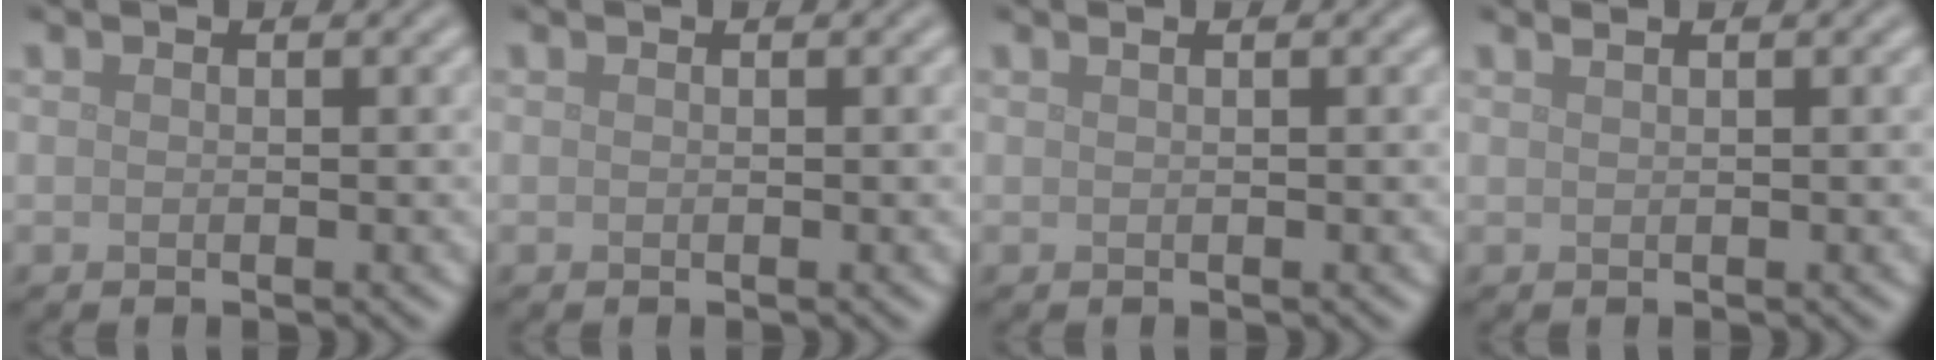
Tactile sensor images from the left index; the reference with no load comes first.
{"total": 0.0}
{"total": 0.9, "force": [0.5, 0.4, 0.6], "torque": [-0.006, -0.002, 0.003]}
{"total": 1.6, "force": [1.1, 0.7, 1.0], "torque": [-0.001, -0.001, 0.000]}